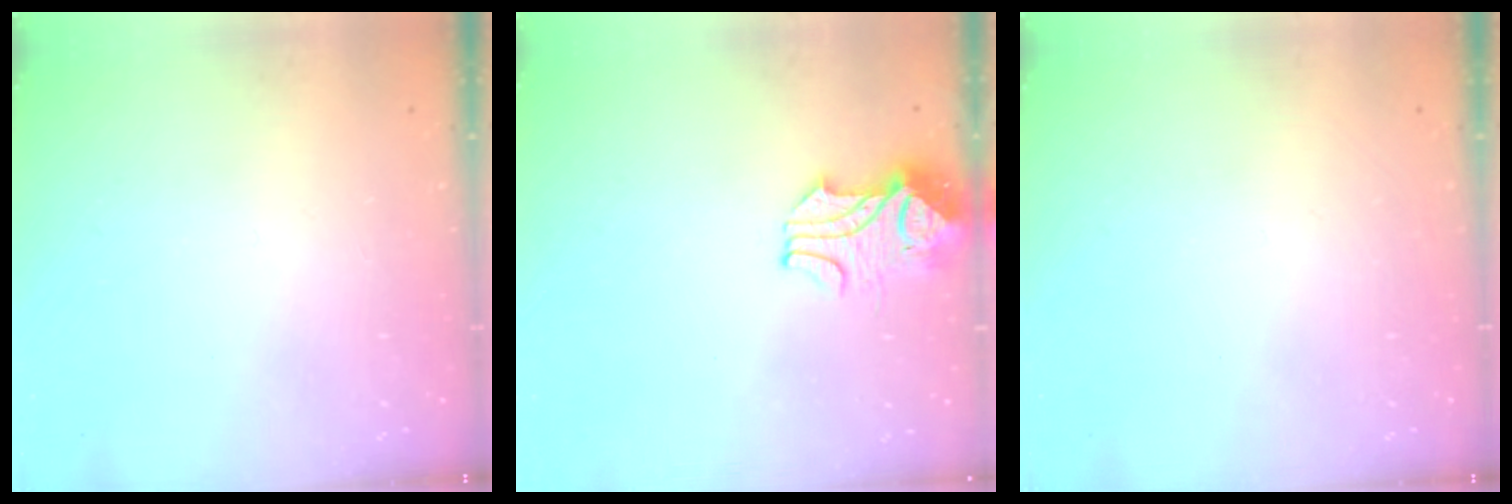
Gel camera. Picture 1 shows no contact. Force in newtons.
{"total": 2.3, "press": 2.1, "slide": 0.9}
{"total": 0.0}